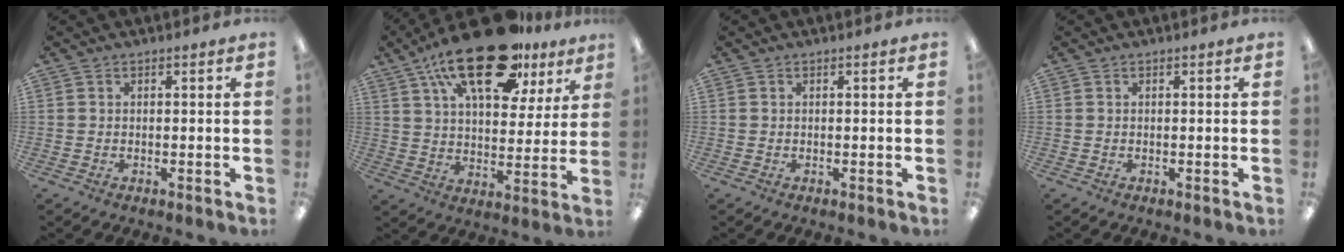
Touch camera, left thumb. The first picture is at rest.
{"total": 24.7, "force": [15.4, 11.0, 15.8], "torque": [-0.259, -0.070, 0.257]}
{"total": 0.0}
{"total": 0.0}